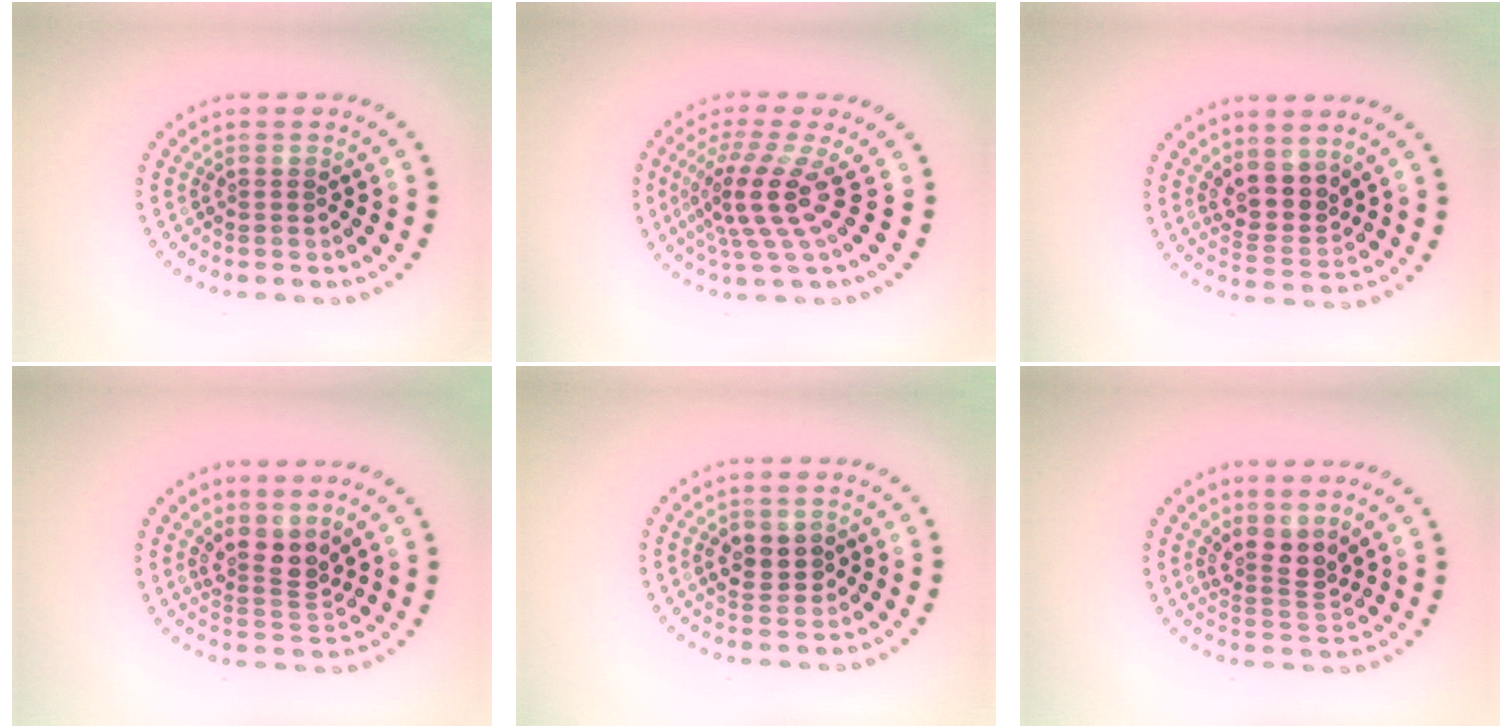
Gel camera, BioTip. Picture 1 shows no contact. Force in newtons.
{"total": 4.5, "press": 3.1, "slide": 3.2}
{"total": 3.4, "press": 2.8, "slide": 1.8}
{"total": 3.0, "press": 2.2, "slide": 2.0}
{"total": 2.4, "press": 2.4, "slide": 0.3}
{"total": 3.0, "press": 2.2, "slide": 2.0}